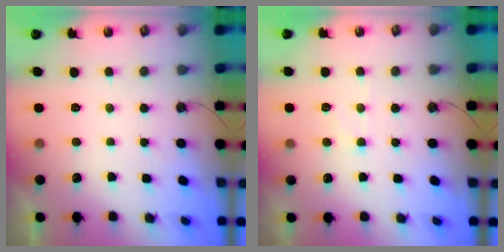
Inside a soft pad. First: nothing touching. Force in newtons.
{"total": 6.1, "press": 6.0, "slide": 0.7}